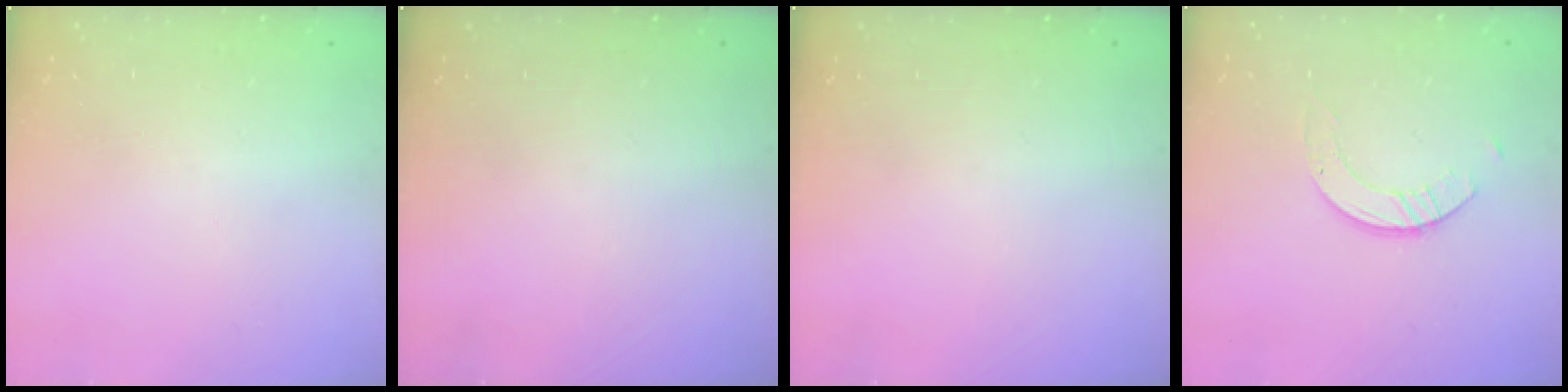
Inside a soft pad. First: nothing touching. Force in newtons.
{"total": 0.0}
{"total": 0.0}
{"total": 2.6, "press": 2.5, "slide": 0.3}